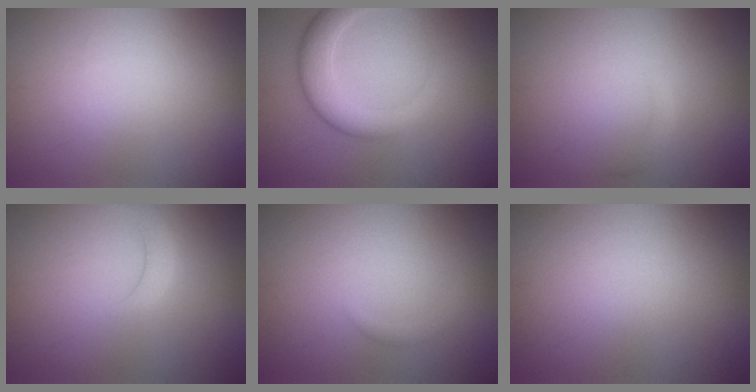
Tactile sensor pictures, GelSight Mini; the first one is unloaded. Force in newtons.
{"total": 4.6, "press": 4.6, "slide": 0.3}
{"total": 0.8, "press": 0.8, "slide": 0.1}
{"total": 1.9, "press": 1.9, "slide": 0.2}
{"total": 0.8, "press": 0.8, "slide": 0.0}
{"total": 0.0}